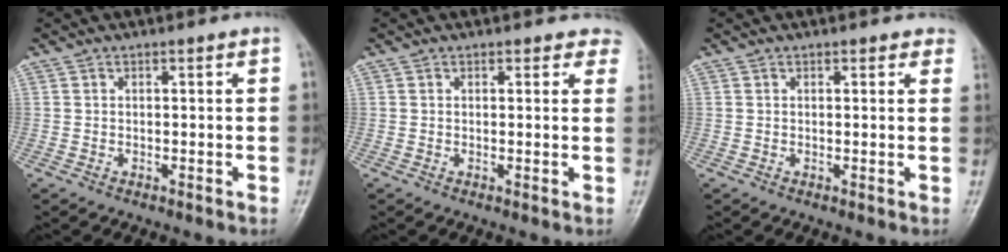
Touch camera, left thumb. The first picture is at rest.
{"total": 4.1, "force": [3.5, 2.0, 0.7], "torque": [0.033, -0.012, 0.018]}
{"total": 2.9, "force": [2.3, 1.3, 1.0], "torque": [0.017, -0.004, 0.012]}